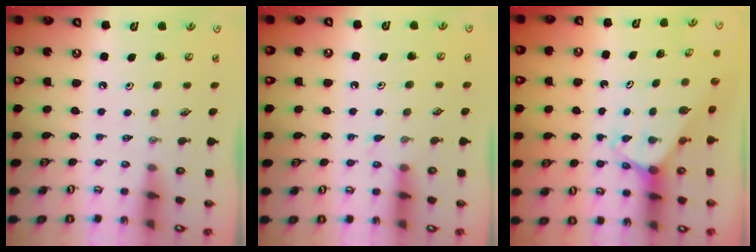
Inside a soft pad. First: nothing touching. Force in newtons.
{"total": 4.2, "press": 4.2, "slide": 0.5}
{"total": 1.9, "press": 1.9, "slide": 0.1}